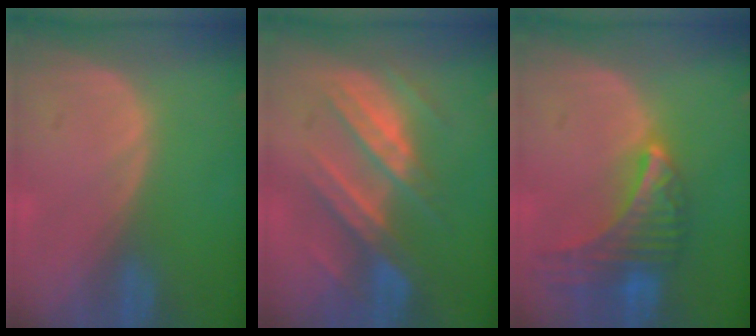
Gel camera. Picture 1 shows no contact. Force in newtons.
{"total": 8.3, "press": 8.1, "slide": 1.7}
{"total": 9.2, "press": 8.1, "slide": 4.3}